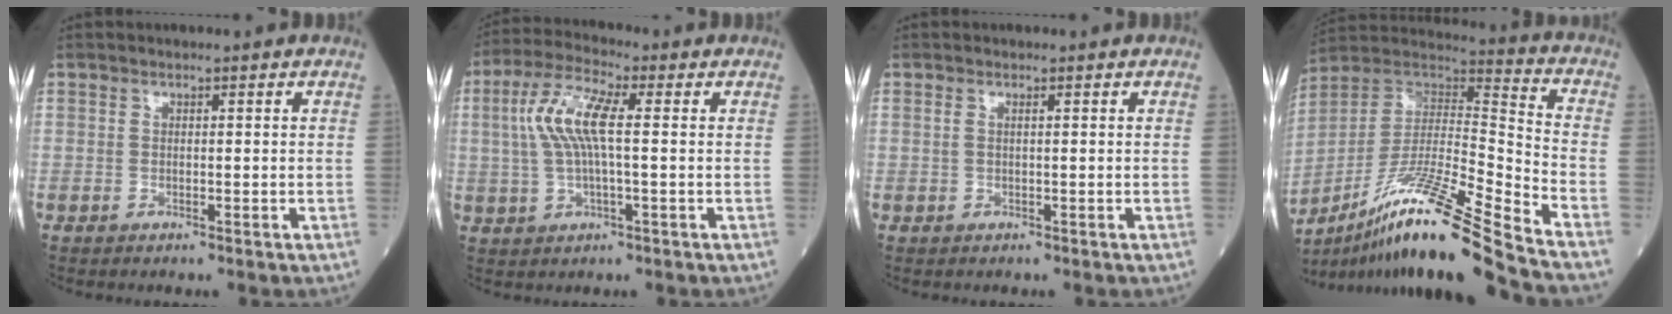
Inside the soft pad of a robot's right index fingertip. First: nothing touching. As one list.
[{"total": 8.4, "force": [1.1, 1.6, 8.1], "torque": [-0.180, 0.018, 0.022]}, {"total": 0.6, "force": [0.3, 0.0, 0.6], "torque": [-0.019, 0.003, 0.005]}, {"total": 22.3, "force": [-16.3, -0.9, 15.2], "torque": [-0.287, -0.015, -0.297]}]